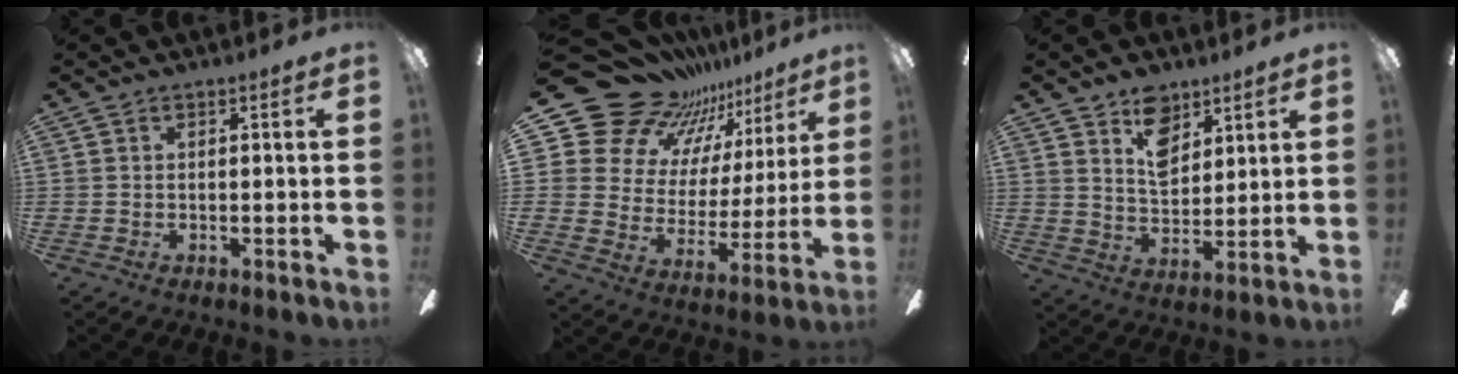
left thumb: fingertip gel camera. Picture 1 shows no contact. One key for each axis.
{"total": 20.2, "fx": 15.7, "fy": 11.9, "fz": 4.2, "tx": -0.088, "ty": -0.125, "tz": 0.307}
{"total": 9.9, "fx": 6.4, "fy": 6.0, "fz": 4.7, "tx": -0.063, "ty": -0.024, "tz": 0.114}